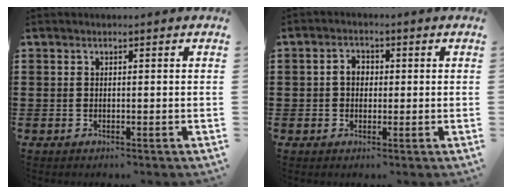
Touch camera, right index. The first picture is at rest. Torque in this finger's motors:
{"motor_torque": [0.31, 0.32, 0.30, 0.05]}